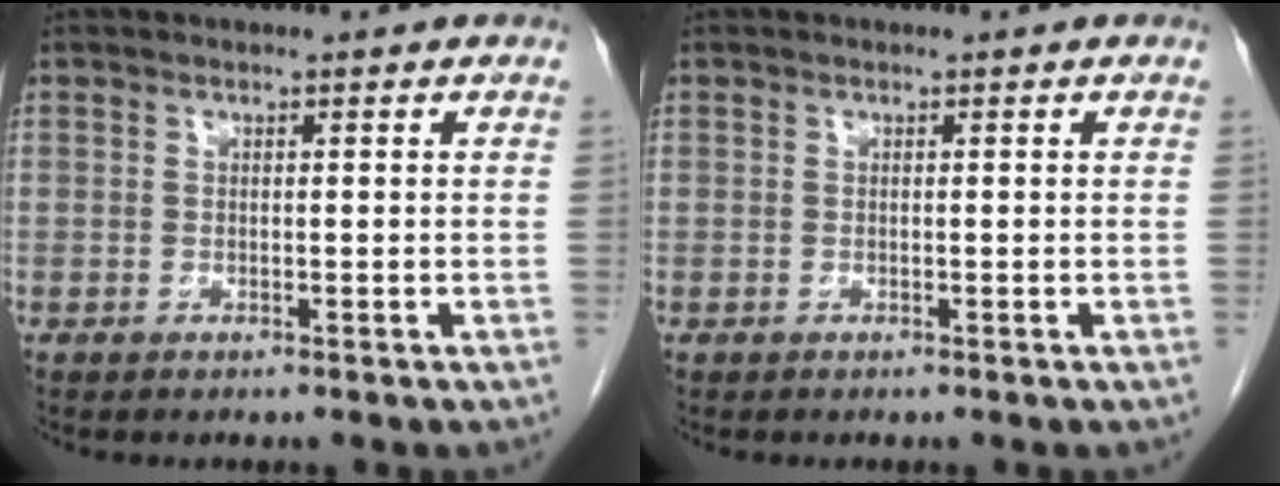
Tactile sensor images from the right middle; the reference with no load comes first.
{"total": 0.0}